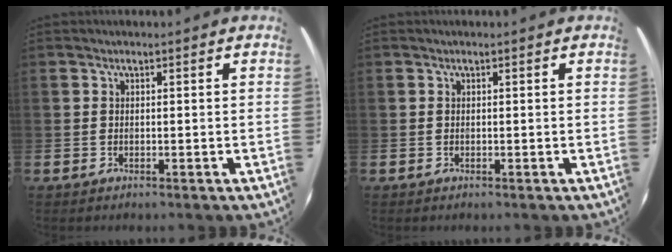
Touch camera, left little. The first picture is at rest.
{"total": 0.0}